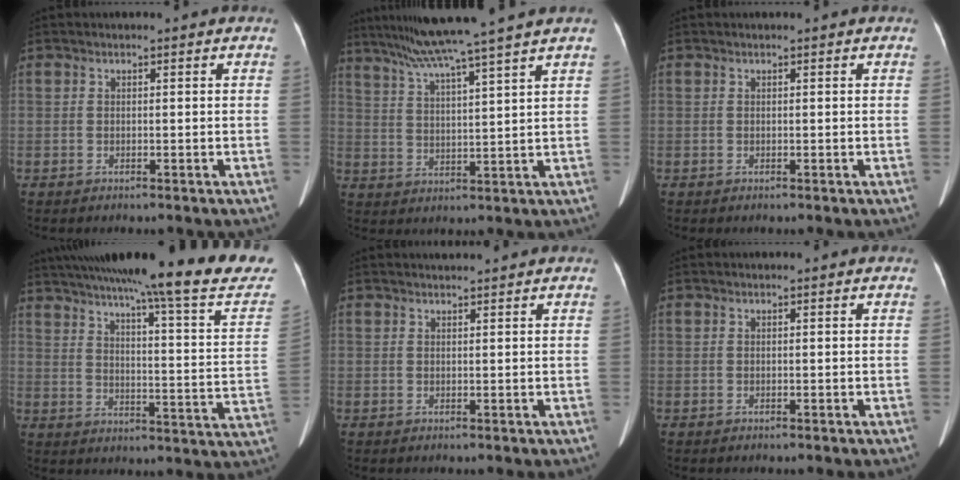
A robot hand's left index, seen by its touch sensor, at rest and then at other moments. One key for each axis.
{"total": 13.8, "fx": 11.3, "fy": -2.4, "fz": 7.5, "tx": -0.128, "ty": 0.007, "tz": 0.173}
{"total": 0.6, "fx": 0.6, "fy": 0.0, "fz": 0.1, "tx": -0.003, "ty": 0.007, "tz": 0.008}
{"total": 28.8, "fx": 23.9, "fy": 0.6, "fz": 16.1, "tx": -0.227, "ty": -0.046, "tz": 0.306}
{"total": 2.4, "fx": 2.3, "fy": -0.1, "fz": 0.5, "tx": -0.008, "ty": 0.020, "tz": 0.036}
{"total": 0.0}